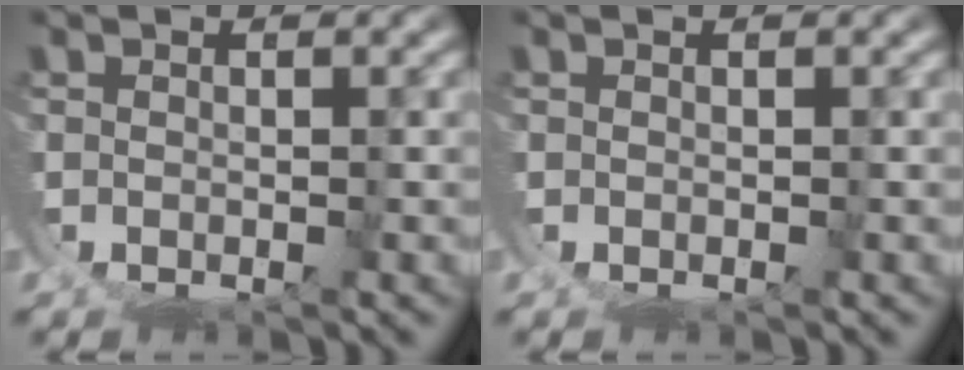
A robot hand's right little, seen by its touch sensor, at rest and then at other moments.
{"total": 0.0}